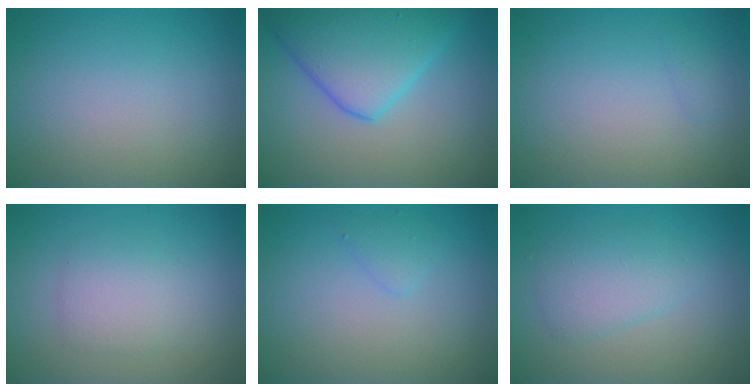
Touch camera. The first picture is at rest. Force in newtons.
{"total": 7.1, "press": 7.1, "slide": 0.3}
{"total": 0.5, "press": 0.5, "slide": 0.0}
{"total": 2.3, "press": 2.3, "slide": 0.1}
{"total": 1.0, "press": 1.0, "slide": 0.1}
{"total": 2.6, "press": 2.6, "slide": 0.1}